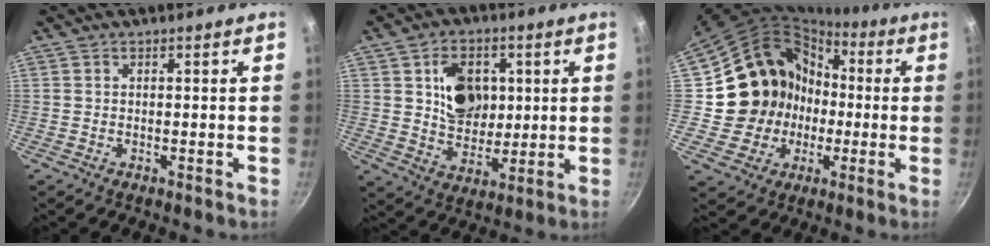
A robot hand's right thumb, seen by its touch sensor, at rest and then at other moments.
{"total": 11.7, "force": [2.7, 9.0, 7.0], "torque": [-0.072, -0.014, 0.048]}
{"total": 16.5, "force": [-0.5, 15.8, 4.7], "torque": [-0.051, 0.038, -0.001]}